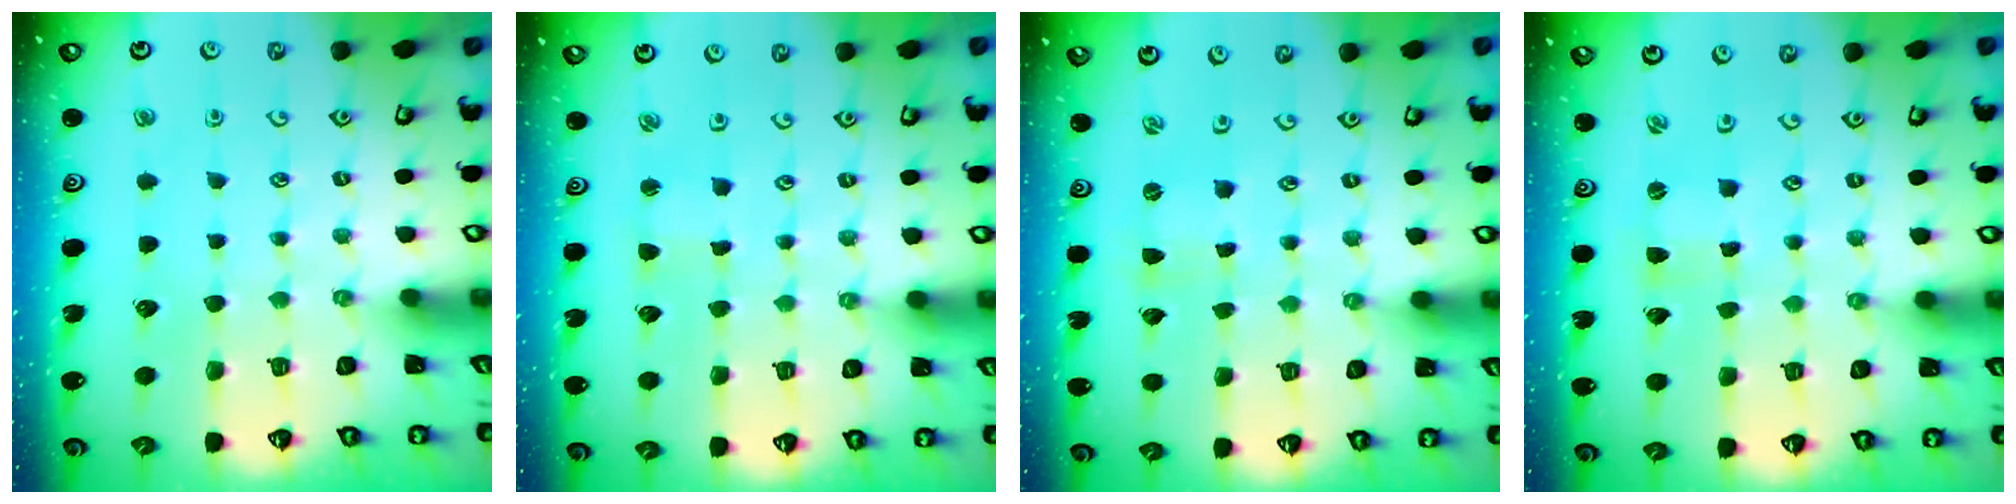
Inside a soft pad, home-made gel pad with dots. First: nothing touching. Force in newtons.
{"total": 2.1, "press": 2.1, "slide": 0.4}
{"total": 0.0}
{"total": 0.0}